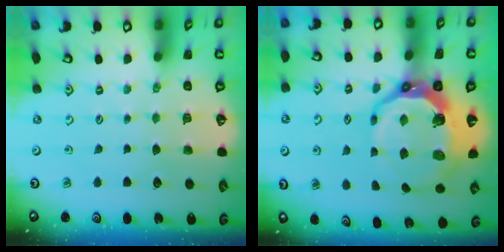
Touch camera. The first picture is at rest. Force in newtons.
{"total": 13.4, "press": 12.4, "slide": 5.0}